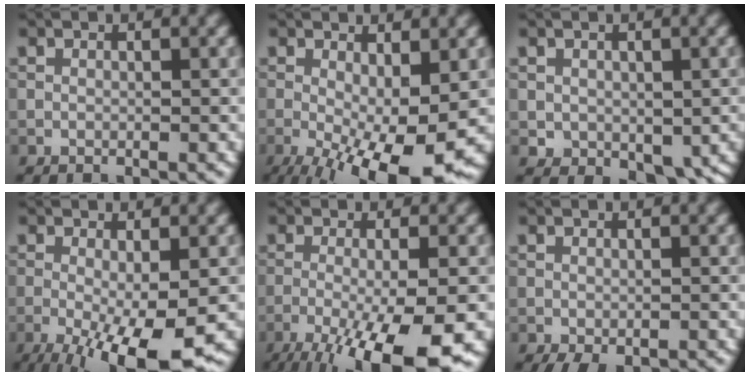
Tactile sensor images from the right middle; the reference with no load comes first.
{"total": 10.6, "force": [-3.3, 3.3, 9.6], "torque": [-0.157, -0.021, -0.045]}
{"total": 3.2, "force": [0.0, 2.4, 2.1], "torque": [-0.034, -0.012, 0.007]}
{"total": 9.1, "force": [-3.5, 2.1, 8.1], "torque": [-0.142, -0.022, -0.049]}
{"total": 11.0, "force": [-5.8, 2.6, 9.0], "torque": [-0.146, -0.013, -0.095]}
{"total": 2.8, "force": [-2.0, 1.0, 1.7], "torque": [-0.030, -0.009, -0.023]}